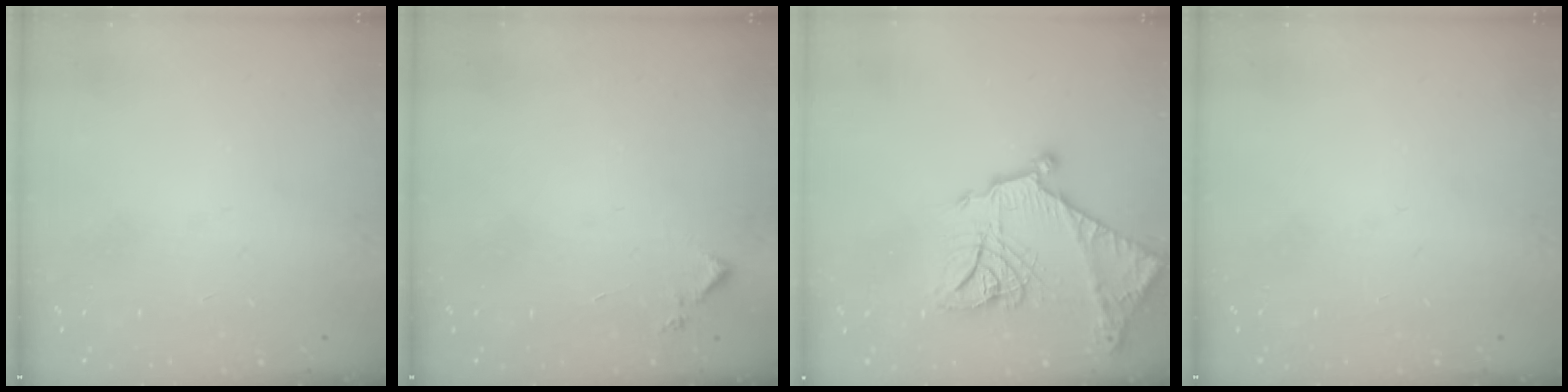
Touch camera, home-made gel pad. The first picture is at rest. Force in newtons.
{"total": 4.9, "press": 4.8, "slide": 0.5}
{"total": 20.7, "press": 20.6, "slide": 2.0}
{"total": 0.0}